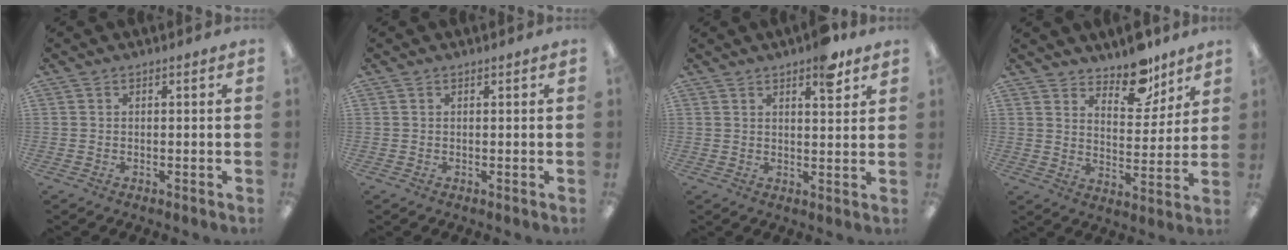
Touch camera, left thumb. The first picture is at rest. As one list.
[{"total": 0.0}, {"total": 6.4, "force": [4.4, 2.3, 4.0], "torque": [-0.041, -0.020, 0.069]}, {"total": 10.9, "force": [9.0, 4.8, 3.7], "torque": [-0.039, -0.063, 0.162]}]